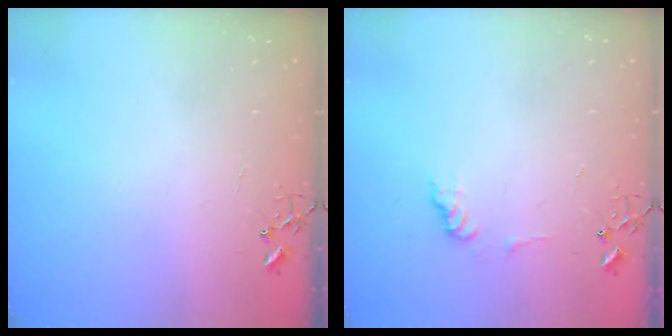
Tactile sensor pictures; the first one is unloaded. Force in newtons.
{"total": 7.3, "press": 7.3, "slide": 0.3}